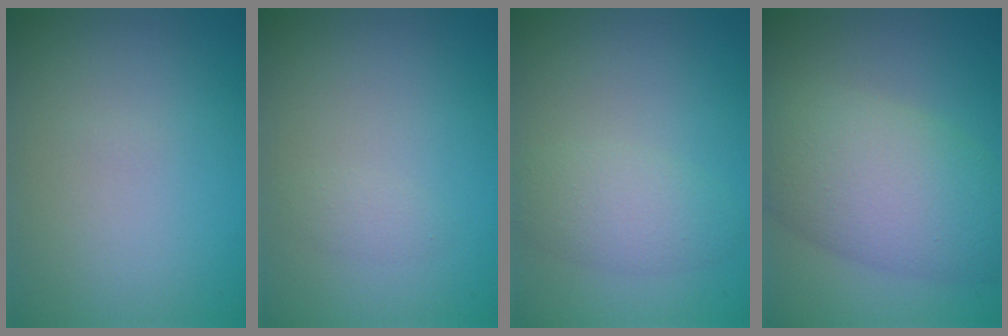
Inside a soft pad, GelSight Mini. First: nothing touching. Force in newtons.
{"total": 0.9, "press": 0.9, "slide": 0.1}
{"total": 2.9, "press": 2.9, "slide": 0.1}
{"total": 8.3, "press": 8.3, "slide": 0.2}